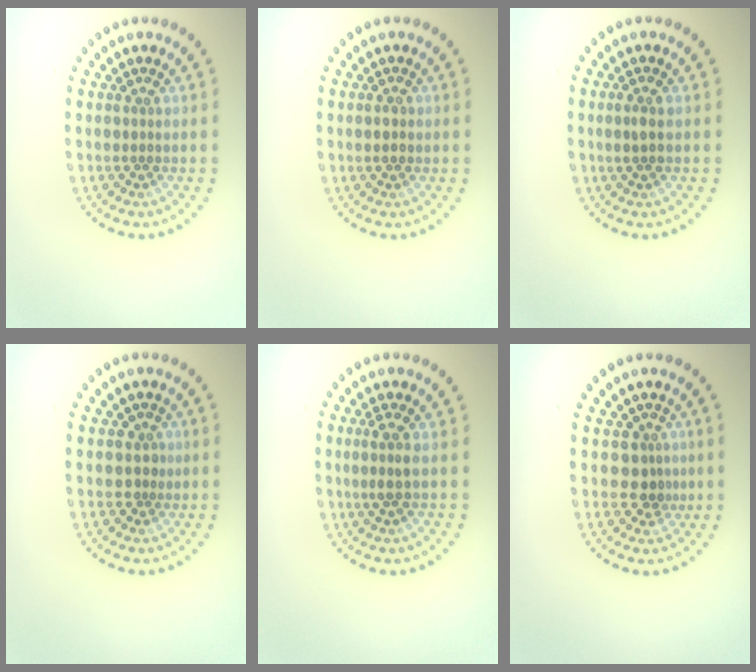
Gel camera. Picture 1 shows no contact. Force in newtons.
{"total": 1.5, "press": 1.5, "slide": 0.1}
{"total": 1.6, "press": 1.5, "slide": 0.4}
{"total": 1.4, "press": 1.1, "slide": 0.8}
{"total": 1.5, "press": 1.2, "slide": 0.9}
{"total": 2.2, "press": 1.8, "slide": 1.3}